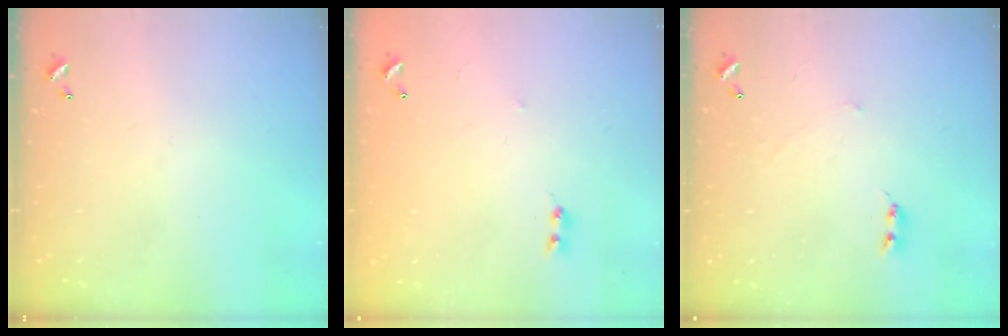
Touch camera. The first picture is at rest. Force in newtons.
{"total": 6.4, "press": 6.3, "slide": 0.6}
{"total": 0.9, "press": 0.8, "slide": 0.3}